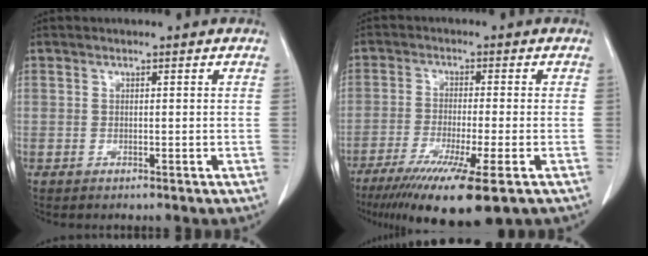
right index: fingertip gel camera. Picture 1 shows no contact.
{"total": 13.8, "force": [-8.8, 0.7, 10.6], "torque": [-0.171, -0.041, -0.141]}